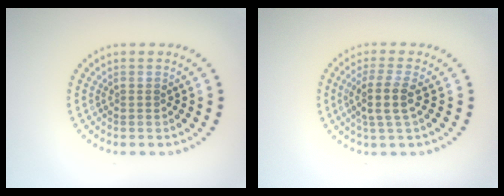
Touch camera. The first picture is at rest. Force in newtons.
{"total": 2.7, "press": 2.3, "slide": 1.5}